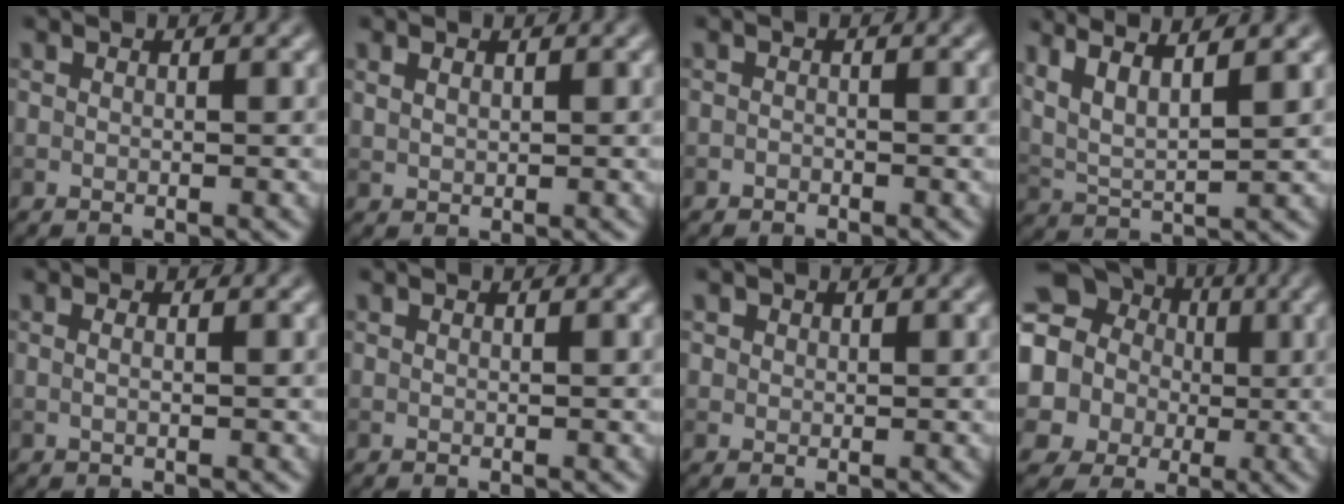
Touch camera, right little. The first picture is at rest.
{"total": 1.1, "force": [0.6, 0.7, 0.6], "torque": [-0.015, -0.001, 0.016]}
{"total": 0.6, "force": [-0.5, 0.3, 0.0], "torque": [0.003, -0.002, -0.009]}
{"total": 6.2, "force": [3.8, 1.8, 4.6], "torque": [-0.083, 0.020, 0.053]}
{"total": 0.8, "force": [0.2, 0.3, 0.8], "torque": [-0.006, -0.014, -0.003]}
{"total": 0.0}
{"total": 1.1, "force": [0.5, 1.0, 0.2], "torque": [0.003, -0.005, 0.006]}
{"total": 13.9, "force": [2.5, 12.8, 4.9], "torque": [-0.143, 0.012, 0.003]}